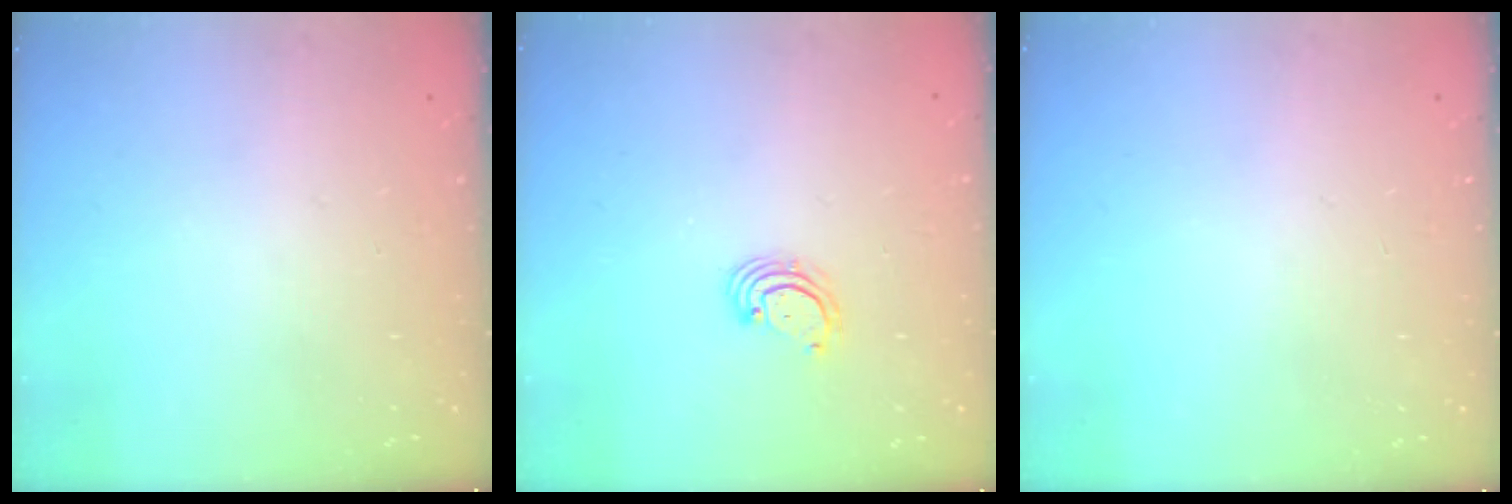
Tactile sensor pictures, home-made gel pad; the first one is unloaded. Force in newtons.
{"total": 2.5, "press": 2.5, "slide": 0.3}
{"total": 0.0}